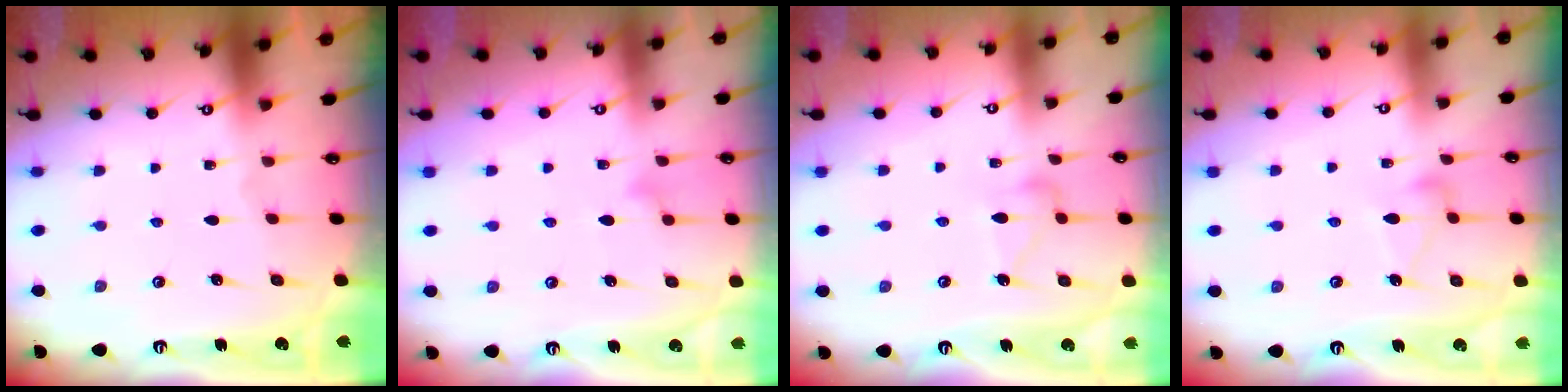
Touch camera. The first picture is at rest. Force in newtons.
{"total": 9.4, "press": 9.4, "slide": 0.6}
{"total": 10.3, "press": 10.2, "slide": 0.5}
{"total": 6.2, "press": 6.2, "slide": 0.3}